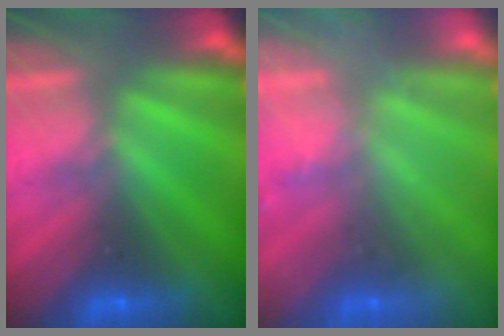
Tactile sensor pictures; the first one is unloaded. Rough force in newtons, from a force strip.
{"total": 2.4}